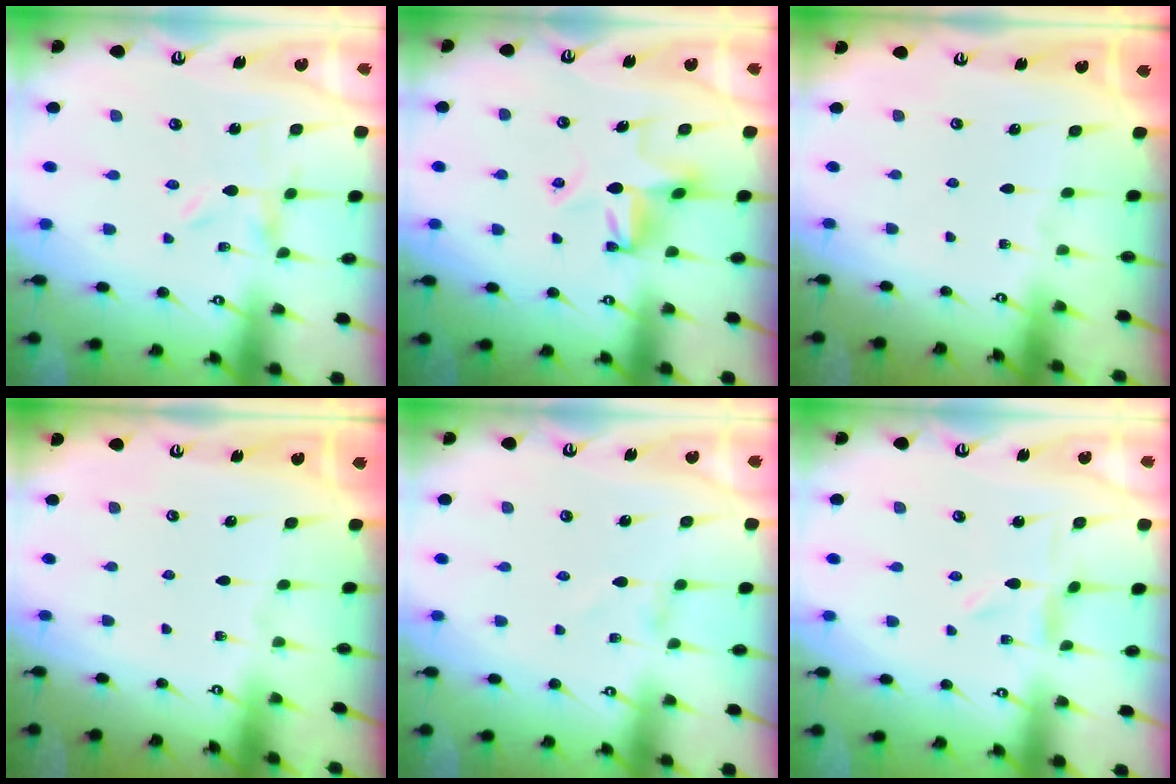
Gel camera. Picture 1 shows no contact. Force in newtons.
{"total": 10.3, "press": 10.3, "slide": 0.4}
{"total": 0.0}
{"total": 0.0}
{"total": 0.0}
{"total": 0.0}